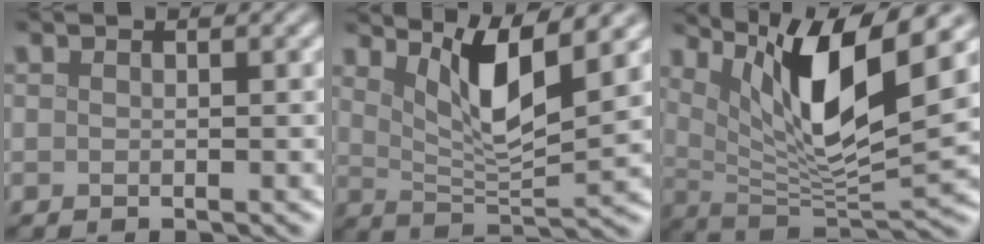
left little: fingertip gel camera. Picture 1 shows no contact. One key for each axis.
{"total": 5.9, "fx": 3.2, "fy": 1.2, "fz": 4.8, "tx": -0.085, "ty": -0.009, "tz": 0.058}
{"total": 10.2, "fx": 4.4, "fy": 2.4, "fz": 8.9, "tx": -0.148, "ty": -0.009, "tz": 0.083}